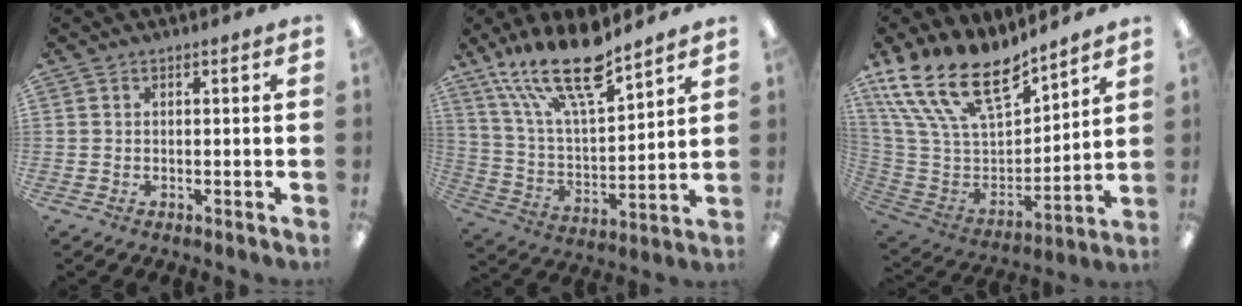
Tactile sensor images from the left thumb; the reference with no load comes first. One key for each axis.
{"total": 19.7, "fx": 14.5, "fy": 6.3, "fz": 11.8, "tx": -0.236, "ty": -0.080, "tz": 0.251}
{"total": 20.6, "fx": 14.4, "fy": 9.6, "fz": 11.2, "tx": -0.233, "ty": -0.102, "tz": 0.261}